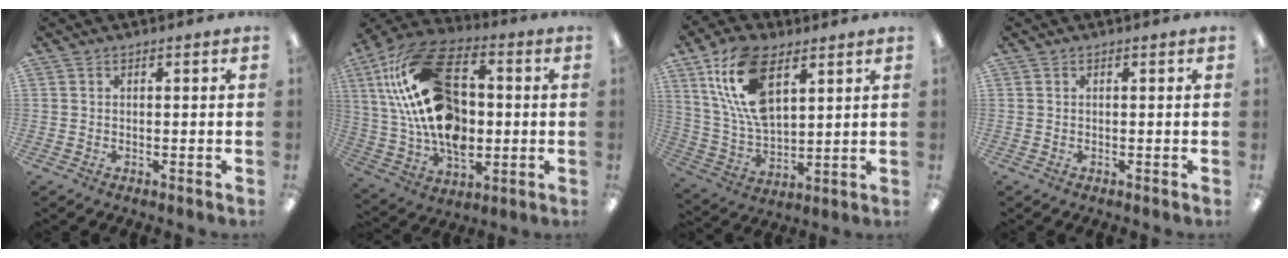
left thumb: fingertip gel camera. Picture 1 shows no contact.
{"total": 24.7, "force": [4.5, 16.2, 18.1], "torque": [-0.367, -0.011, 0.083]}
{"total": 17.1, "force": [8.0, 9.3, 11.9], "torque": [-0.263, -0.018, 0.144]}
{"total": 0.0}